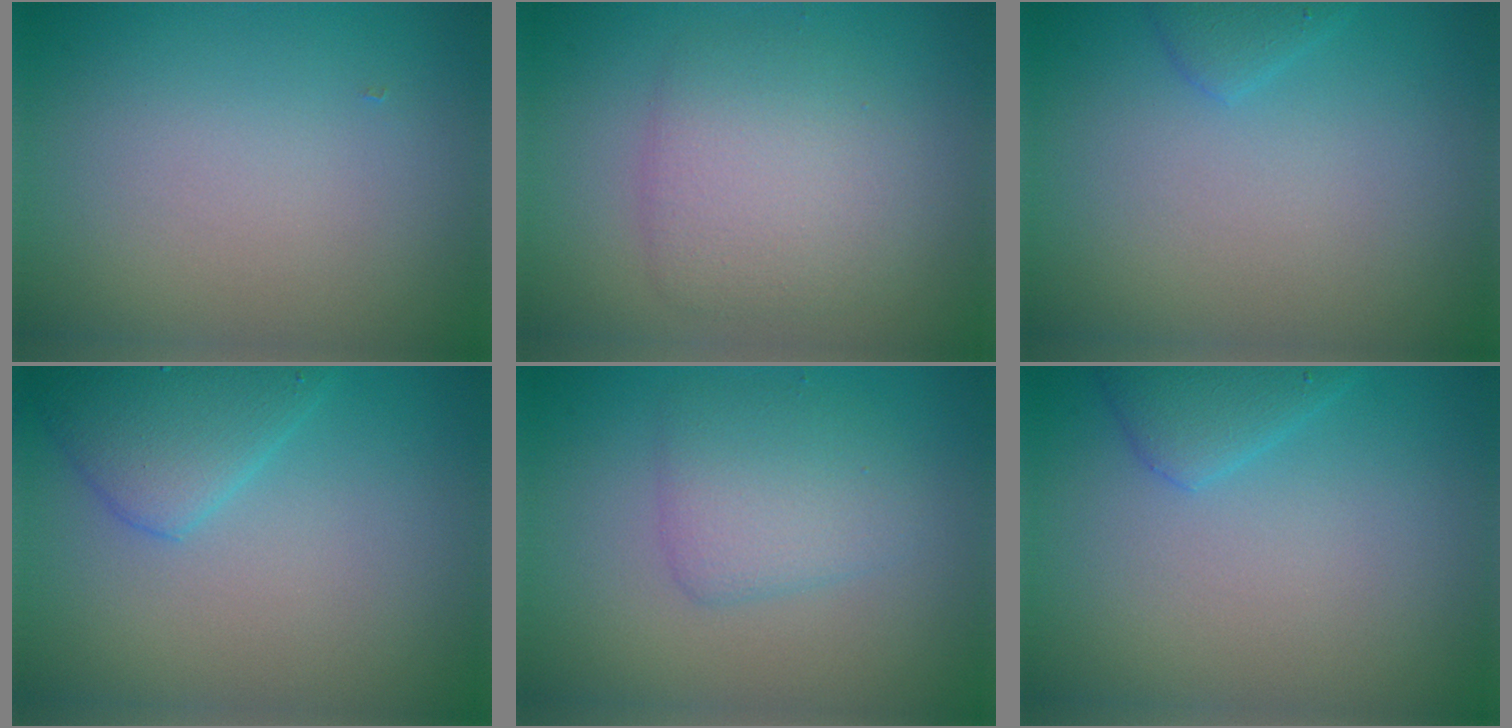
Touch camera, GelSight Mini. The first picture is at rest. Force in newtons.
{"total": 4.0, "press": 4.0, "slide": 0.0}
{"total": 1.2, "press": 1.2, "slide": 0.2}
{"total": 3.6, "press": 3.6, "slide": 0.1}
{"total": 3.0, "press": 3.0, "slide": 0.1}
{"total": 2.4, "press": 2.4, "slide": 0.2}